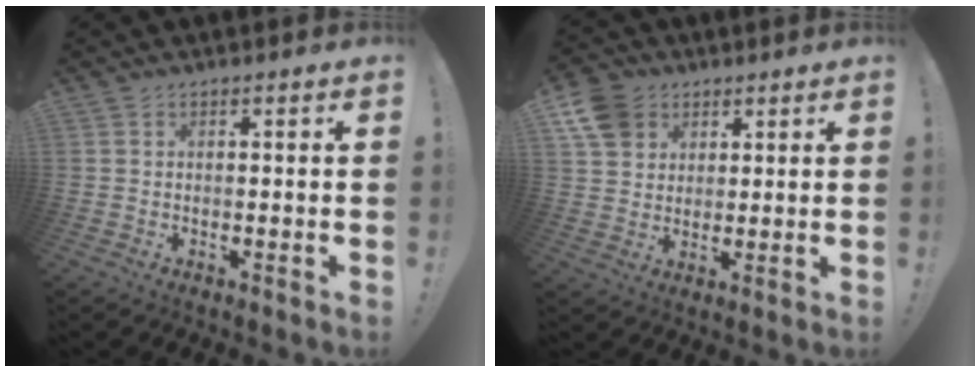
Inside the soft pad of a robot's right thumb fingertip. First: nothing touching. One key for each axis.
{"total": 9.7, "fx": 4.8, "fy": 7.8, "fz": 3.4, "tx": -0.052, "ty": -0.025, "tz": 0.098}